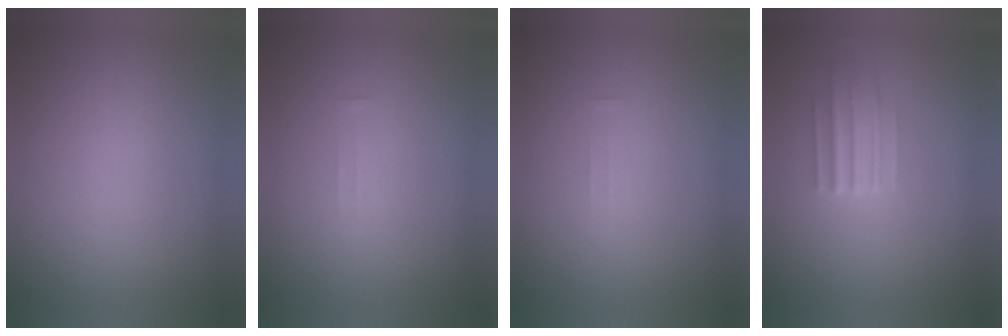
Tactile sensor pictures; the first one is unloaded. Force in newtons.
{"total": 1.3}
{"total": 1.3}
{"total": 2.9}